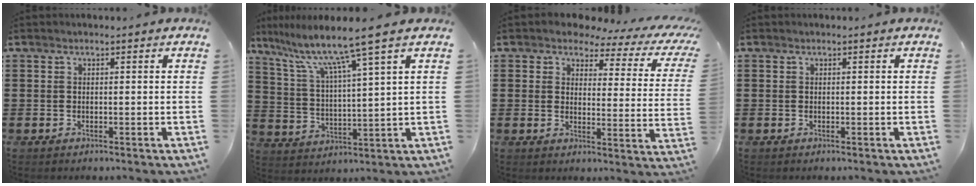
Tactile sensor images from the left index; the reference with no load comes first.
{"total": 9.2, "force": [6.9, -0.7, 6.0], "torque": [-0.142, -0.038, 0.110]}
{"total": 3.6, "force": [2.6, 1.8, 1.9], "torque": [-0.047, -0.012, 0.037]}
{"total": 0.0}